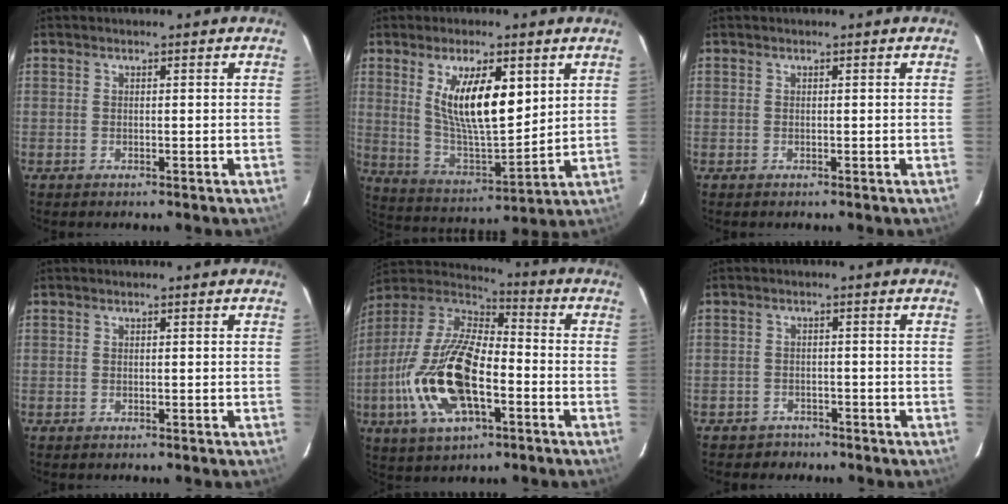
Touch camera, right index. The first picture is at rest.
{"total": 14.5, "force": [5.3, 4.9, 12.6], "torque": [-0.219, -0.006, 0.107]}
{"total": 0.0}
{"total": 0.0}
{"total": 21.1, "force": [-6.2, 9.2, 17.9], "torque": [-0.377, -0.018, -0.118]}
{"total": 4.0, "force": [-2.9, 2.7, 0.1], "torque": [-0.015, 0.013, -0.047]}